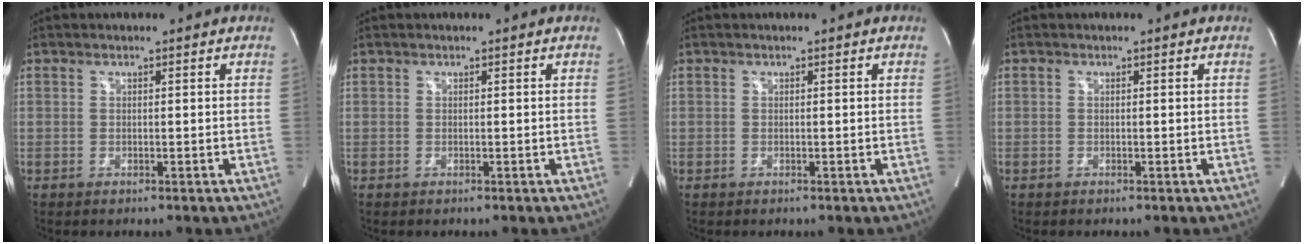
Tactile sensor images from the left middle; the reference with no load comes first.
{"total": 0.0}
{"total": 0.0}
{"total": 0.0}